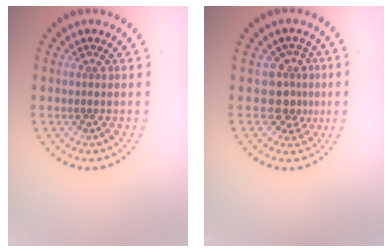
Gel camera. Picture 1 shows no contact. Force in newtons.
{"total": 3.0, "press": 2.3, "slide": 1.8}